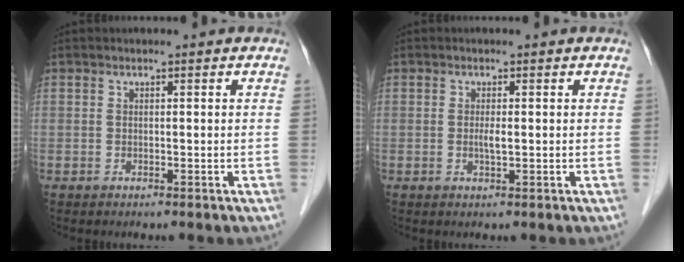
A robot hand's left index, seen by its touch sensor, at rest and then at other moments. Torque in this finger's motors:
{"motor_torque": [0.19, 0.03, 0.05, 0.05]}